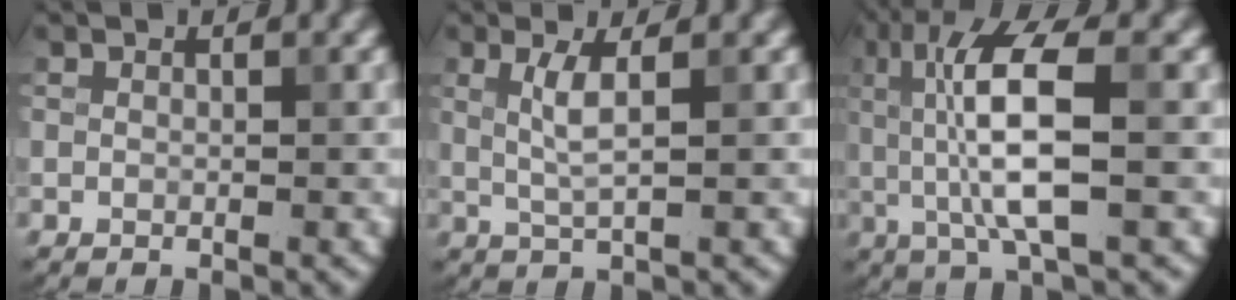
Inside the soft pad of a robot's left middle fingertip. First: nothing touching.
{"total": 2.5, "force": [0.7, 0.5, 2.3], "torque": [-0.051, -0.003, 0.016]}
{"total": 7.7, "force": [0.5, 1.9, 7.4], "torque": [-0.144, 0.004, 0.011]}